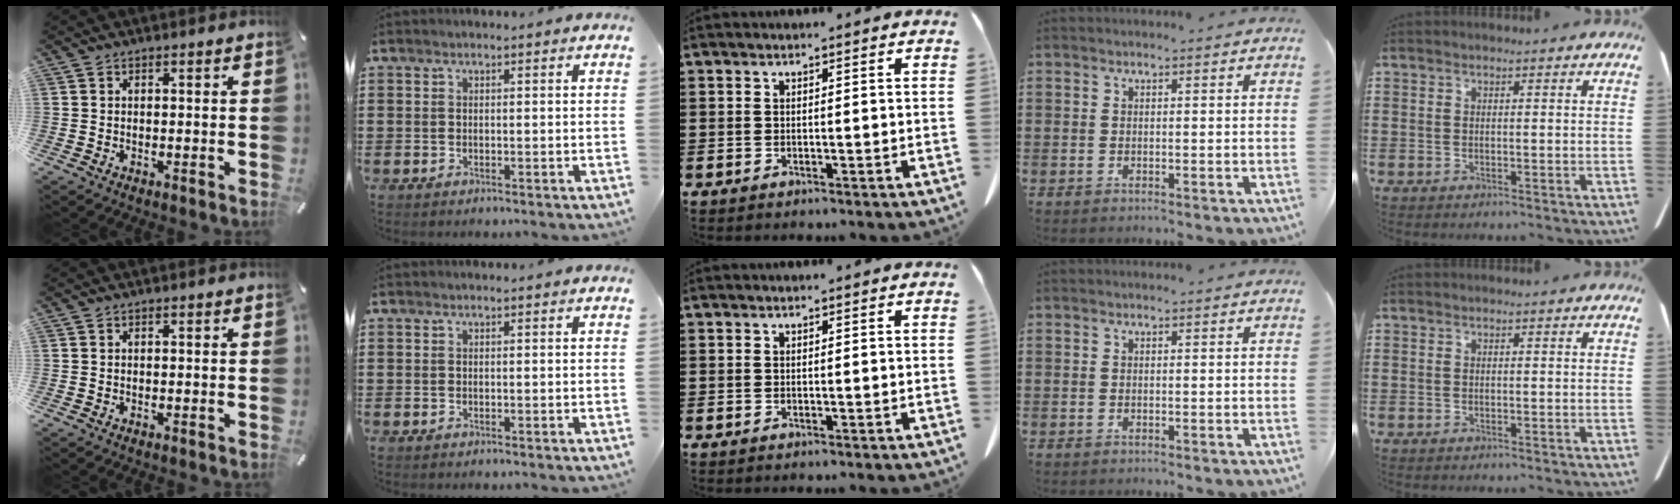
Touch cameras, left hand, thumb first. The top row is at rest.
{}